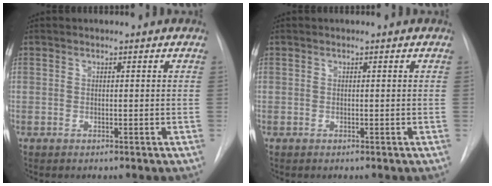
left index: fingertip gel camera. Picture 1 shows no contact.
{"total": 0.0}